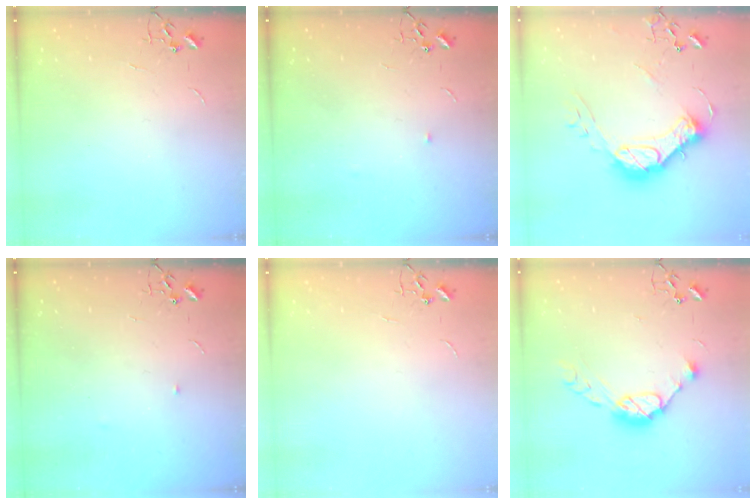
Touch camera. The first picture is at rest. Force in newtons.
{"total": 3.0, "press": 2.9, "slide": 0.5}
{"total": 16.6, "press": 16.5, "slide": 1.9}
{"total": 2.8, "press": 2.8, "slide": 0.4}
{"total": 0.0}
{"total": 11.6, "press": 11.5, "slide": 1.0}